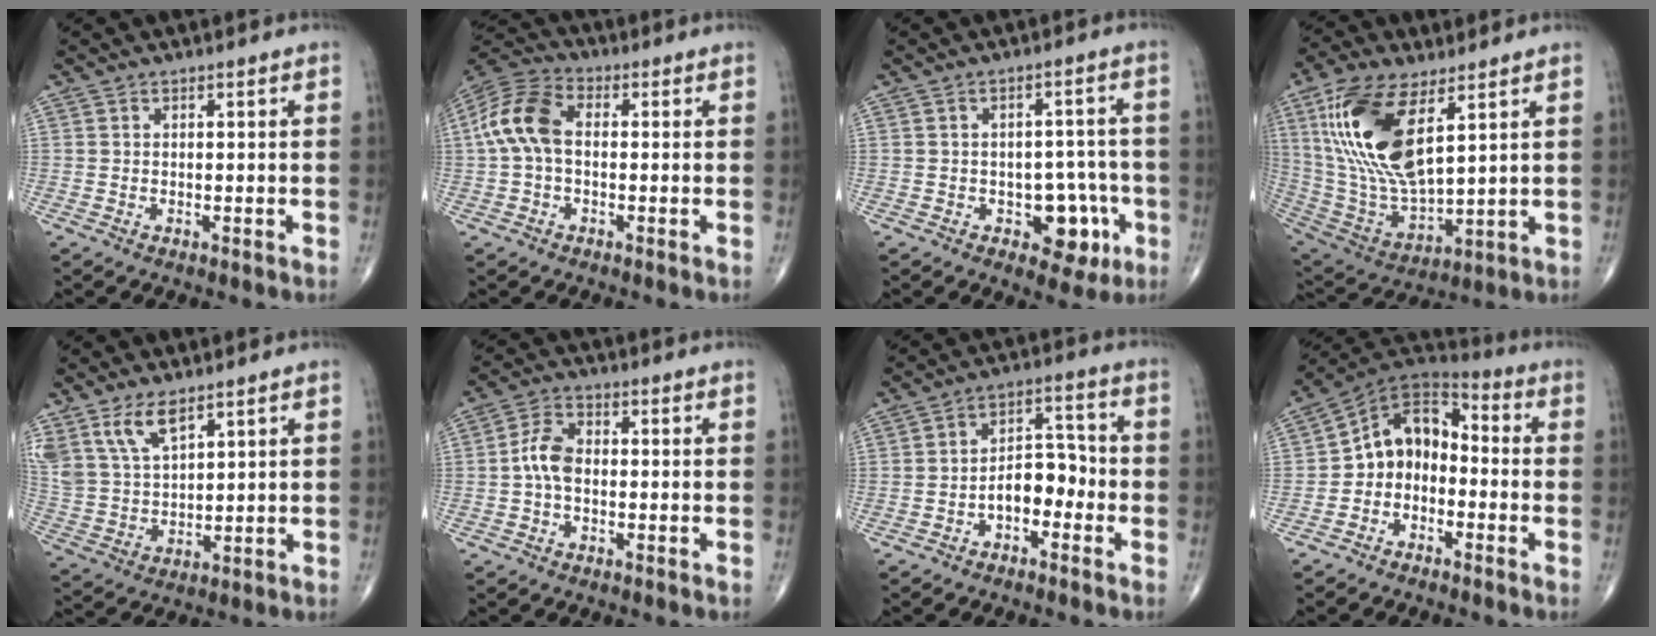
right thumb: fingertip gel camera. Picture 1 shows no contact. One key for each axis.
{"total": 10.4, "fx": 0.2, "fy": 6.6, "fz": 8.0, "tx": -0.168, "ty": 0.031, "tz": -0.006}
{"total": 8.4, "fx": -3.1, "fy": 5.3, "fz": 5.7, "tx": -0.033, "ty": 0.025, "tz": -0.035}
{"total": 20.9, "fx": 7.6, "fy": 9.0, "fz": 17.2, "tx": -0.352, "ty": -0.031, "tz": 0.152}
{"total": 9.4, "fx": 6.2, "fy": 4.2, "fz": 5.8, "tx": -0.110, "ty": -0.019, "tz": 0.135}
{"total": 5.6, "fx": -0.8, "fy": 3.5, "fz": 4.3, "tx": -0.083, "ty": 0.019, "tz": -0.023}
{"total": 7.3, "fx": -2.8, "fy": 4.4, "fz": 5.1, "tx": -0.057, "ty": 0.043, "tz": -0.057}
{"total": 10.3, "fx": -2.5, "fy": 7.8, "fz": 6.2, "tx": -0.077, "ty": 0.064, "tz": -0.062}